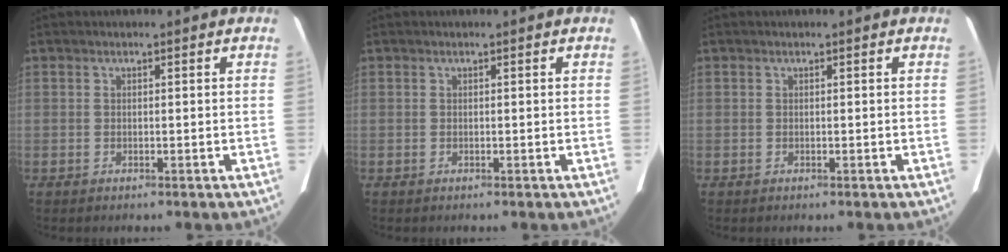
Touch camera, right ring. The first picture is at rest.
{"total": 0.0}
{"total": 0.0}